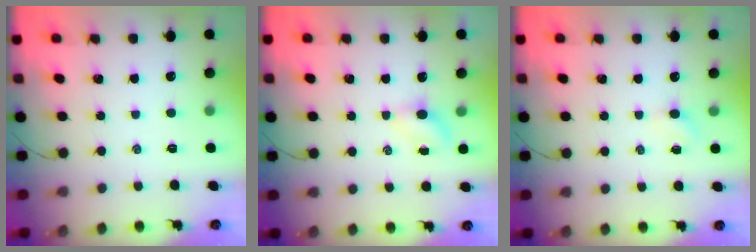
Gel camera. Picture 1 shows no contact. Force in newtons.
{"total": 3.3, "press": 3.2, "slide": 1.1}
{"total": 1.6, "press": 1.5, "slide": 0.6}